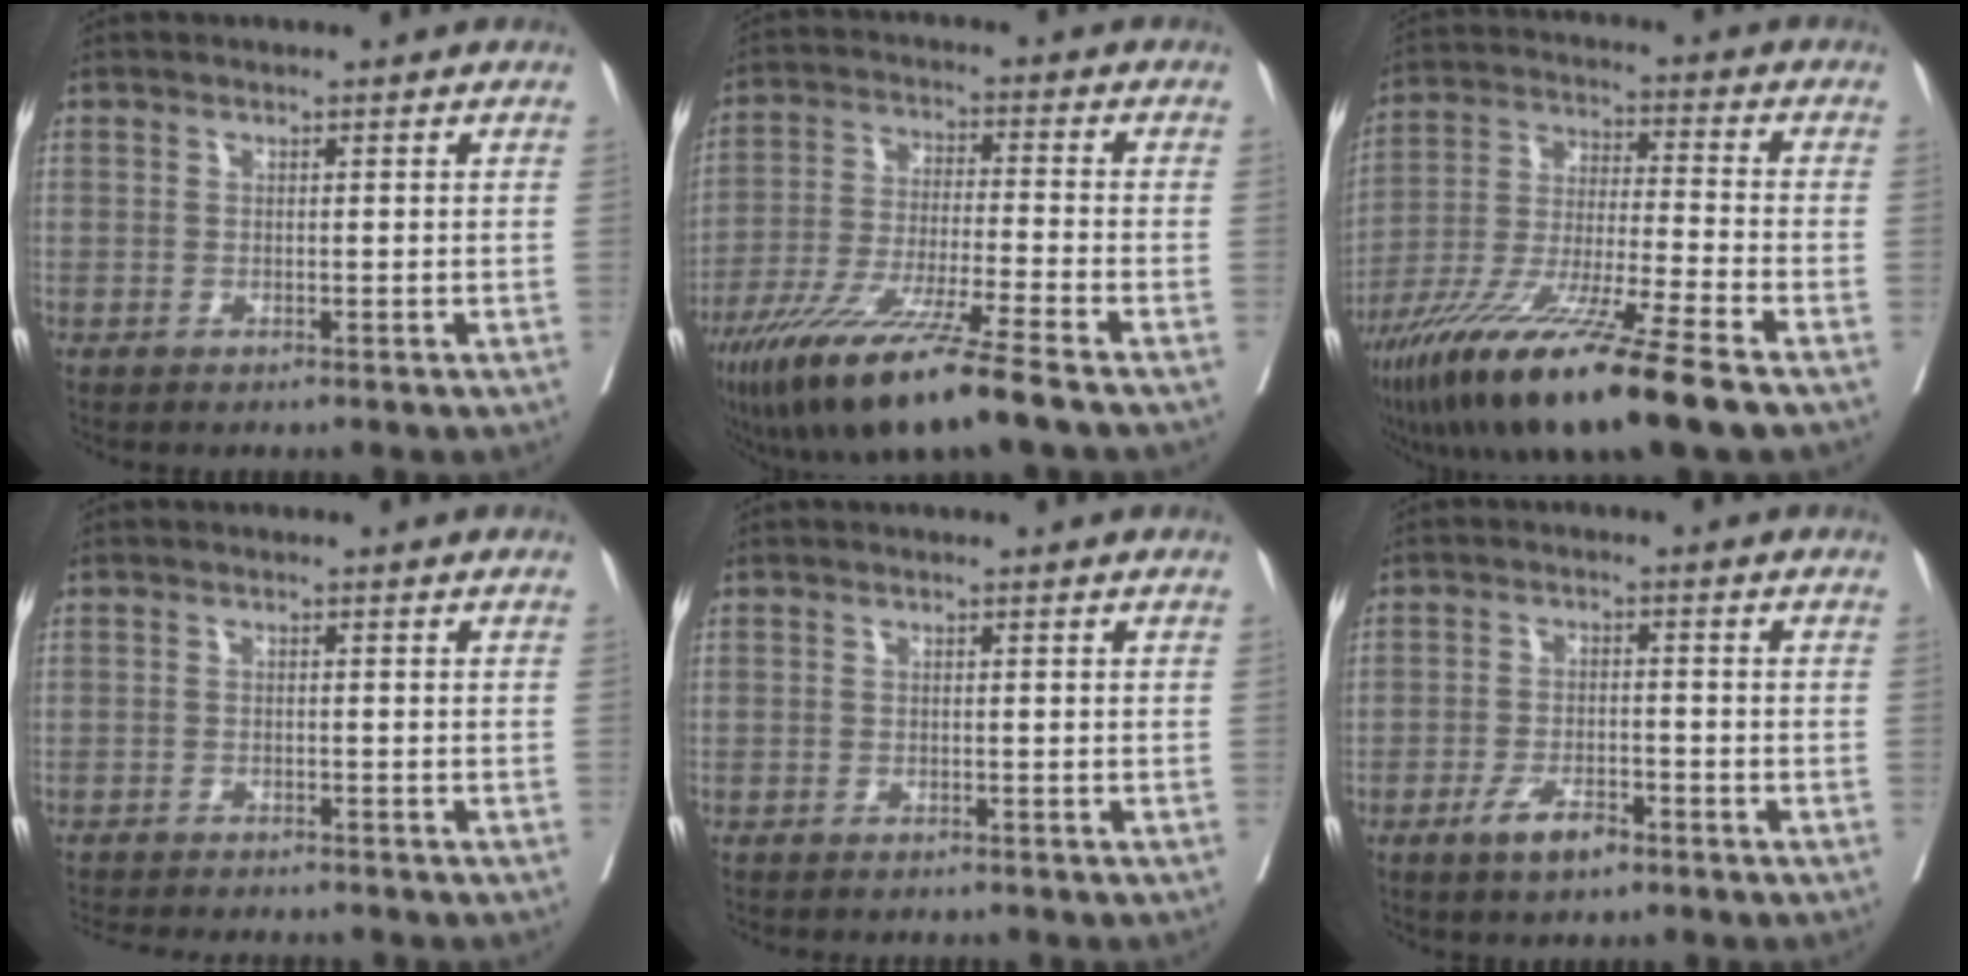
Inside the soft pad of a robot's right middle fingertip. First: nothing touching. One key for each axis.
{"total": 14.2, "fx": -9.8, "fy": -0.8, "fz": 10.3, "tx": -0.199, "ty": -0.048, "tz": -0.175}
{"total": 18.2, "fx": -12.2, "fy": -0.2, "fz": 13.5, "tx": -0.253, "ty": -0.052, "tz": -0.220}
{"total": 10.1, "fx": -9.5, "fy": 1.5, "fz": 3.3, "tx": -0.049, "ty": -0.008, "tz": -0.128}
{"total": 5.0, "fx": -4.6, "fy": 1.2, "fz": 1.6, "tx": -0.017, "ty": -0.004, "tz": -0.060}
{"total": 4.6, "fx": -3.0, "fy": 1.5, "fz": 3.1, "tx": -0.062, "ty": 0.000, "tz": -0.050}